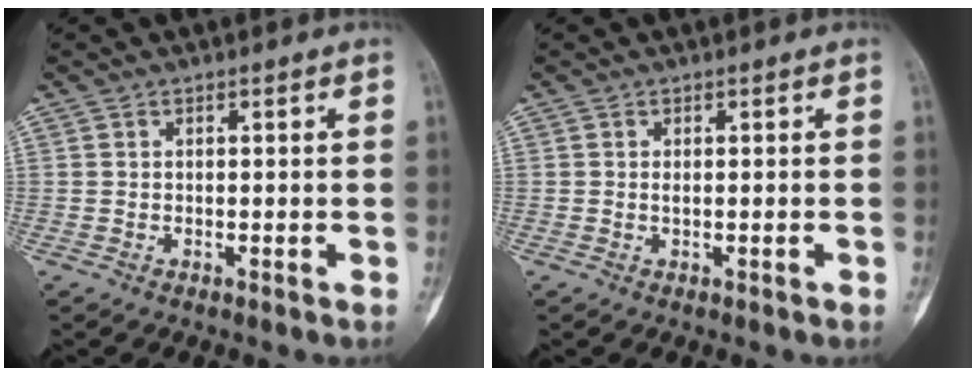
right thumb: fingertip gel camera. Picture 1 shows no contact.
{"total": 0.7, "force": [-0.1, 0.1, 0.6], "torque": [-0.011, -0.001, 0.001]}